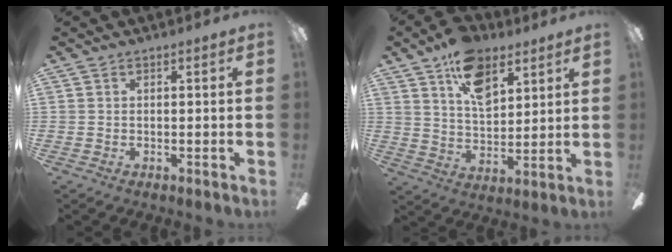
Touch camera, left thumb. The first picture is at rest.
{"total": 14.1, "force": [7.9, 8.1, 8.4], "torque": [-0.131, -0.021, 0.142]}